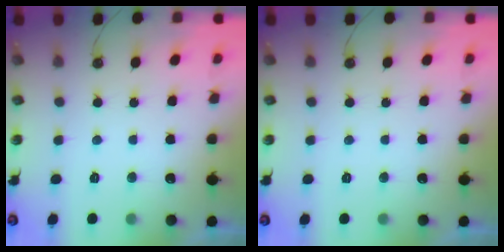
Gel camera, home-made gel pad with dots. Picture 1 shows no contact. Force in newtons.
{"total": 0.0}